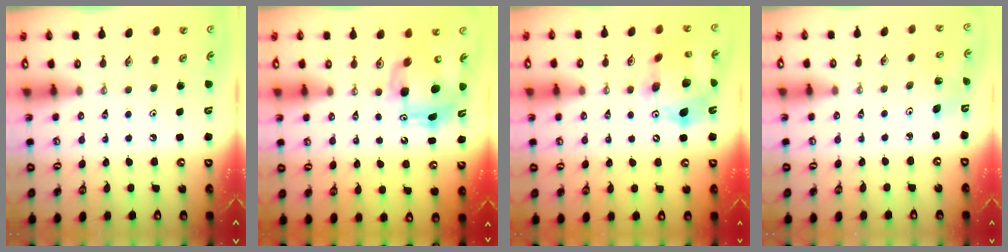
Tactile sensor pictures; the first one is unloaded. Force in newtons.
{"total": 9.4, "press": 9.2, "slide": 1.8}
{"total": 17.5, "press": 17.3, "slide": 2.8}
{"total": 2.8, "press": 2.4, "slide": 1.5}